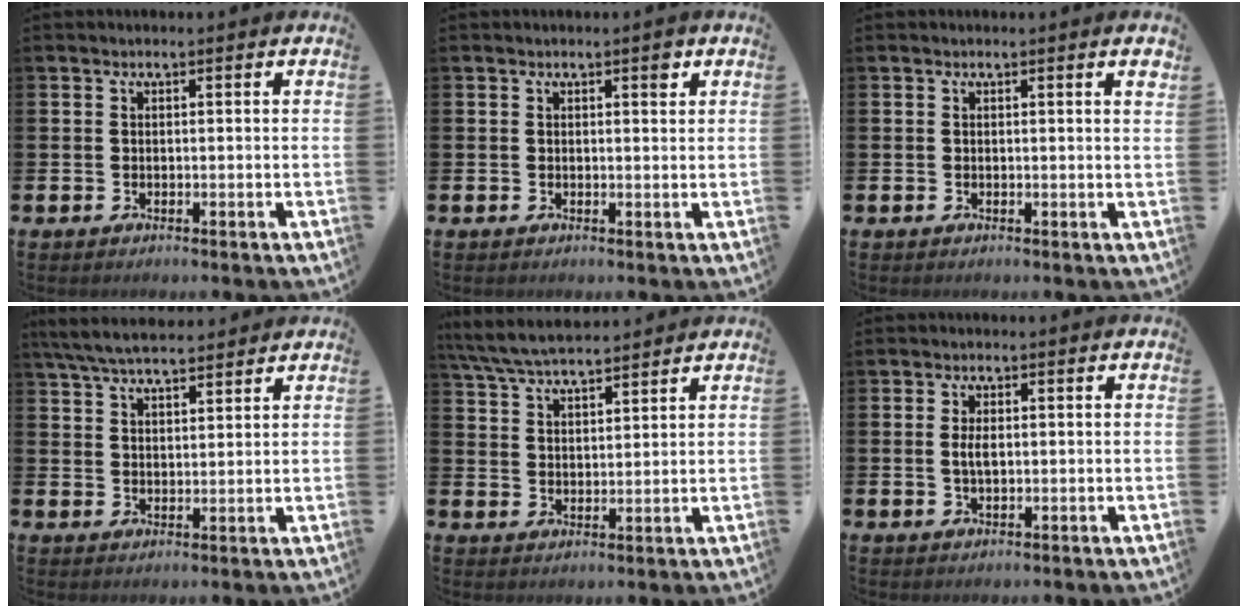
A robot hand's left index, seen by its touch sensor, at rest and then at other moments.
{"total": 1.6, "force": [1.0, 0.4, 1.1], "torque": [-0.012, 0.000, 0.015]}
{"total": 0.9, "force": [0.3, -0.1, 0.8], "torque": [-0.013, -0.001, 0.004]}
{"total": 5.7, "force": [5.4, 0.9, 1.7], "torque": [-0.054, -0.016, 0.100]}
{"total": 6.3, "force": [6.0, 0.9, 1.6], "torque": [-0.057, -0.023, 0.110]}
{"total": 2.4, "force": [0.1, 1.0, 2.1], "torque": [-0.041, 0.005, -0.001]}